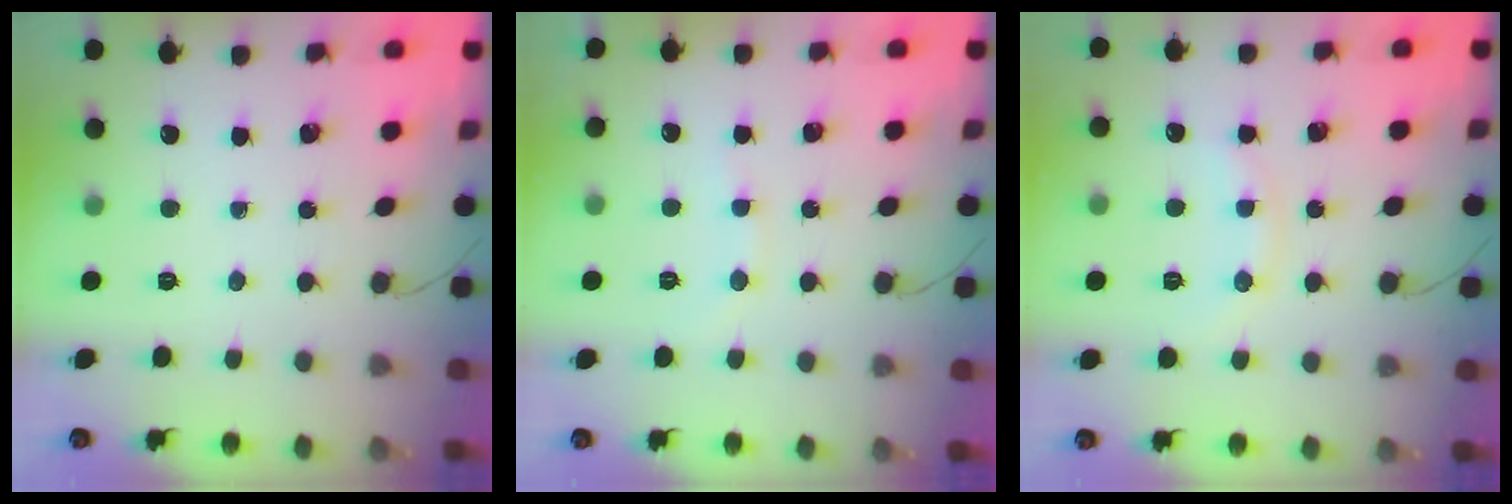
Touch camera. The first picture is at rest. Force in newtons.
{"total": 6.9, "press": 6.8, "slide": 1.4}
{"total": 7.4, "press": 7.3, "slide": 1.1}